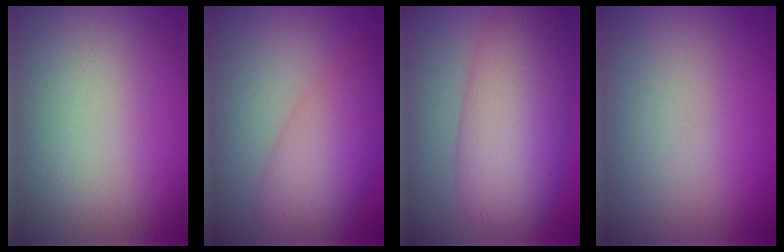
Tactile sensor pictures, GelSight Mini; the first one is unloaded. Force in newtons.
{"total": 5.5, "press": 5.5, "slide": 0.2}
{"total": 9.4, "press": 9.4, "slide": 0.1}
{"total": 0.0}